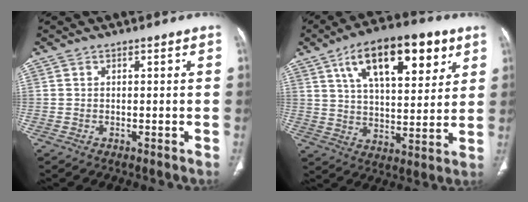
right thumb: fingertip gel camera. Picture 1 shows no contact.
{"total": 20.2, "force": [9.6, 9.0, 15.3], "torque": [-0.206, -0.024, 0.157]}